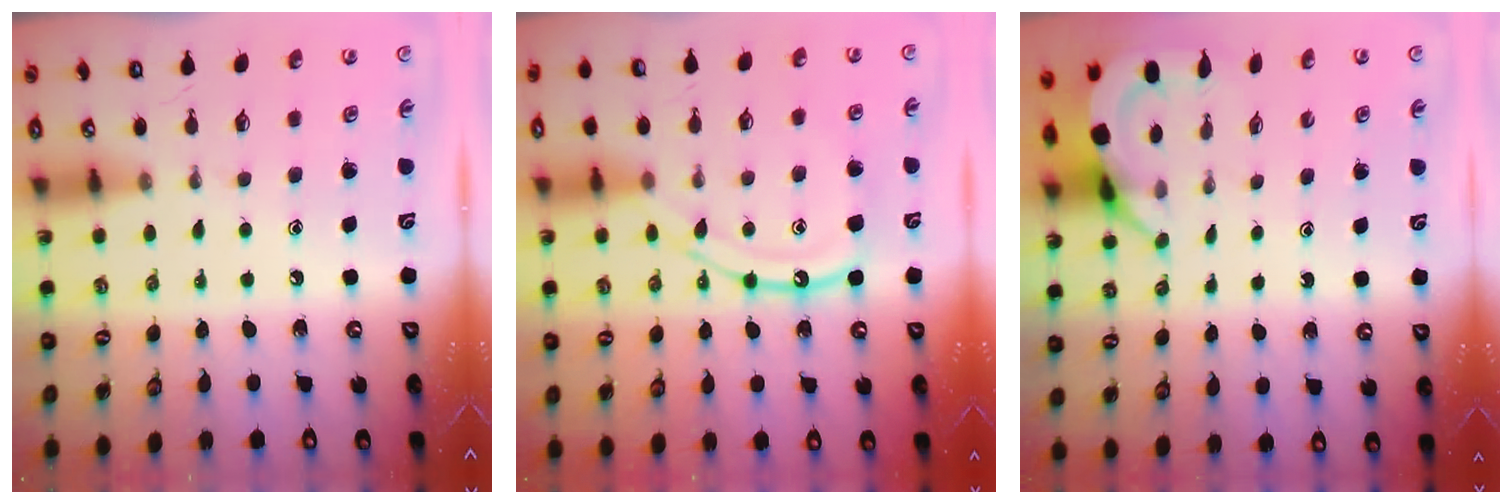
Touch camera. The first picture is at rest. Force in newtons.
{"total": 14.4, "press": 14.3, "slide": 1.2}
{"total": 4.0, "press": 4.0, "slide": 0.2}